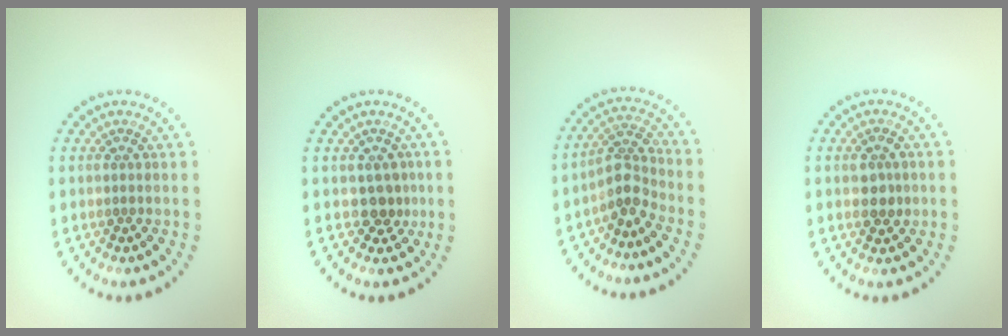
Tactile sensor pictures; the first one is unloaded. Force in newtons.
{"total": 2.0, "press": 1.7, "slide": 1.0}
{"total": 2.8, "press": 2.2, "slide": 1.7}
{"total": 2.1, "press": 2.1, "slide": 0.2}